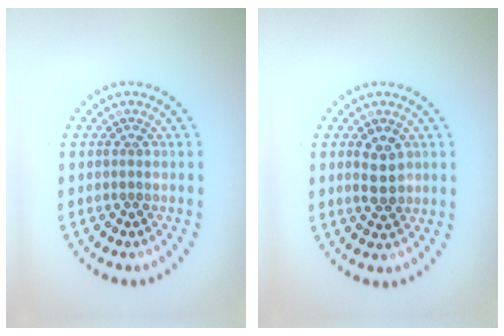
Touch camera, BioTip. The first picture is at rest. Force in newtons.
{"total": 2.6, "press": 2.6, "slide": 0.2}